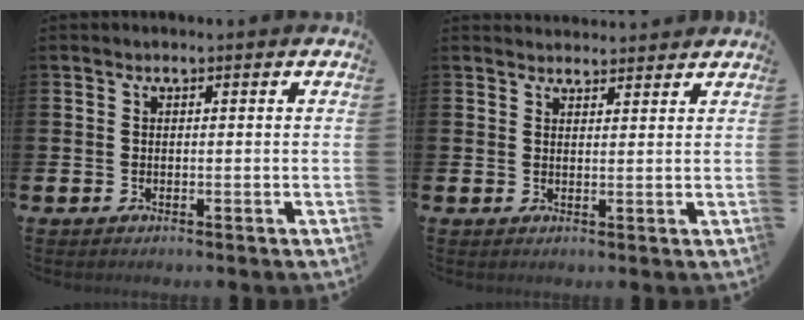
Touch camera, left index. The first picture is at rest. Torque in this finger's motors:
{"motor_torque": [0.73, -1.21, 0.07, 0.00]}